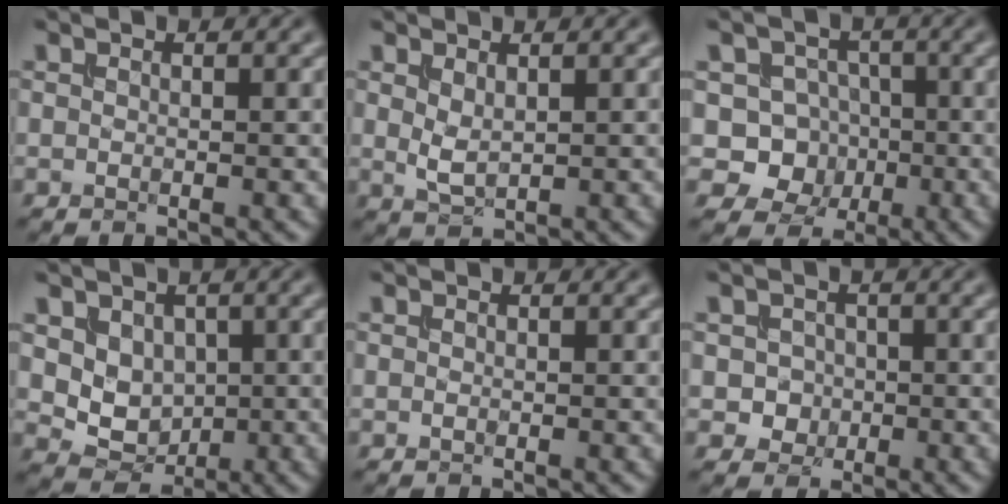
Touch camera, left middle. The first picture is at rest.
{"total": 1.7, "force": [0.6, 0.8, 1.4], "torque": [-0.035, -0.002, 0.017]}
{"total": 4.9, "force": [-0.7, 4.6, 1.5], "torque": [0.002, 0.007, -0.035]}
{"total": 3.9, "force": [0.8, 3.1, 2.1], "torque": [-0.045, -0.012, 0.020]}
{"total": 0.0}
{"total": 1.9, "force": [-0.4, 1.7, 0.6], "torque": [-0.003, -0.002, -0.007]}